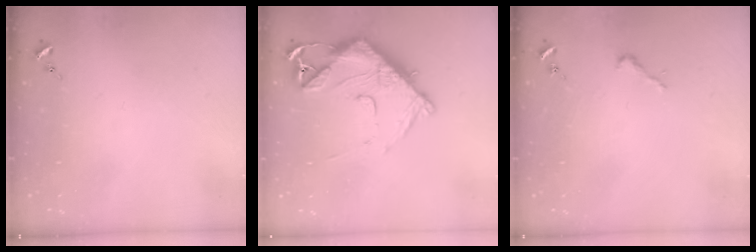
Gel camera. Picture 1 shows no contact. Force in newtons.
{"total": 15.0, "press": 14.9, "slide": 1.6}
{"total": 2.5, "press": 2.5, "slide": 0.2}